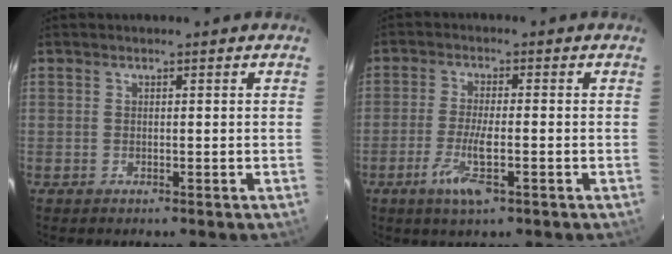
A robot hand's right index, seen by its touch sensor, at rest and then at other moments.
{"total": 5.8, "force": [-2.7, 0.8, 5.1], "torque": [-0.104, -0.009, -0.046]}